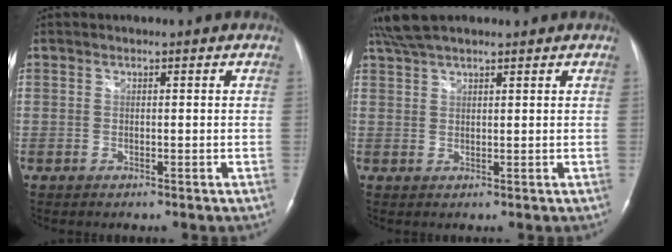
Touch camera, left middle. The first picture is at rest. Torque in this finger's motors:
{"motor_torque": [0.23, -0.15, 0.03, 0.06]}